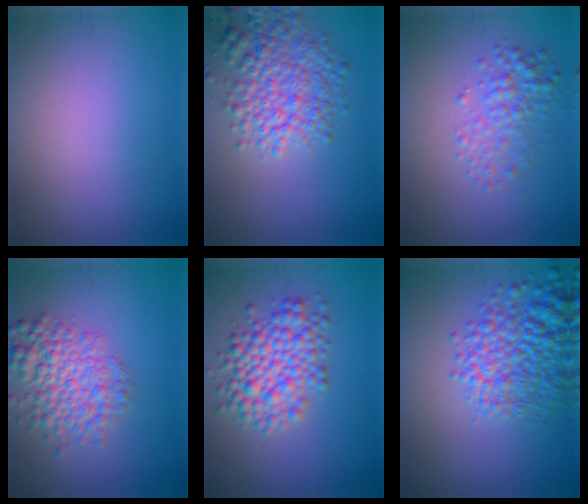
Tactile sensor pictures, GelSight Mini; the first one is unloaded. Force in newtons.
{"total": 5.6, "press": 5.6, "slide": 0.2}
{"total": 2.6, "press": 2.6, "slide": 0.0}
{"total": 5.2, "press": 5.2, "slide": 0.2}
{"total": 6.1, "press": 6.1, "slide": 0.2}
{"total": 6.4, "press": 6.4, "slide": 0.3}